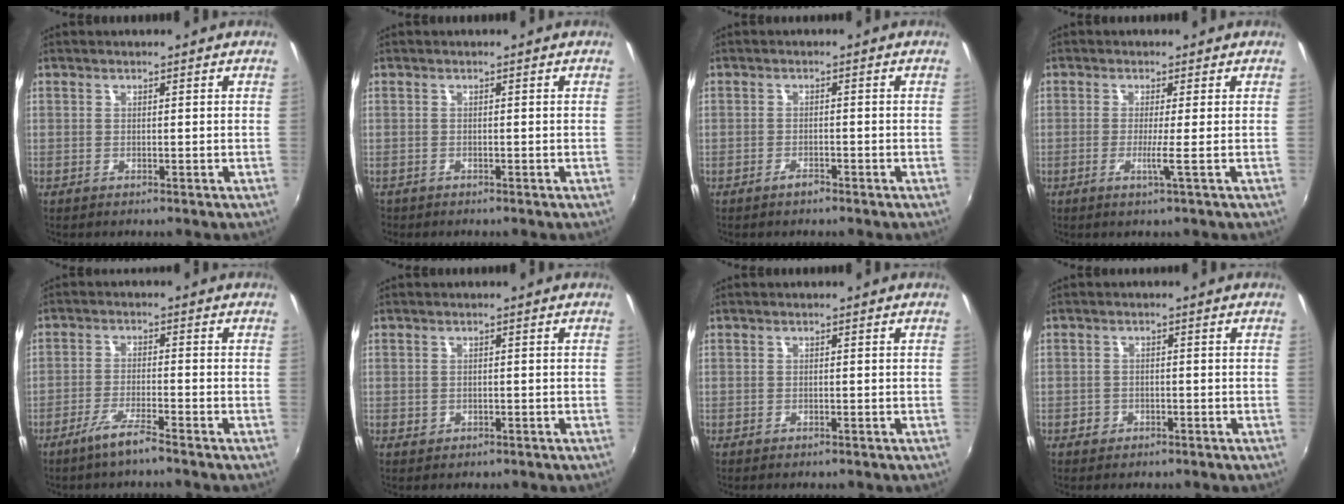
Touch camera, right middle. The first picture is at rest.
{"total": 1.1, "force": [-0.8, 0.8, 0.1], "torque": [-0.008, -0.003, -0.014]}
{"total": 1.6, "force": [-1.3, 0.5, 0.6], "torque": [-0.012, -0.001, -0.024]}
{"total": 2.6, "force": [-0.6, -1.1, 2.2], "torque": [-0.038, -0.012, -0.017]}
{"total": 5.0, "force": [-3.8, -0.1, 3.2], "torque": [-0.078, -0.006, -0.073]}
{"total": 1.6, "force": [-0.5, 1.4, 0.6], "torque": [-0.010, -0.003, -0.006]}
{"total": 0.6, "force": [-0.4, 0.4, 0.2], "torque": [-0.004, -0.004, -0.009]}
{"total": 2.5, "force": [-1.2, 2.1, 0.6], "torque": [-0.016, -0.001, -0.019]}